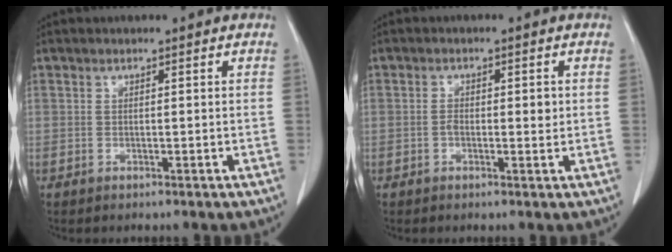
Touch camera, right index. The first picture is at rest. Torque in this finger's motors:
{"motor_torque": [-0.11, 0.17, 0.01, 0.01]}